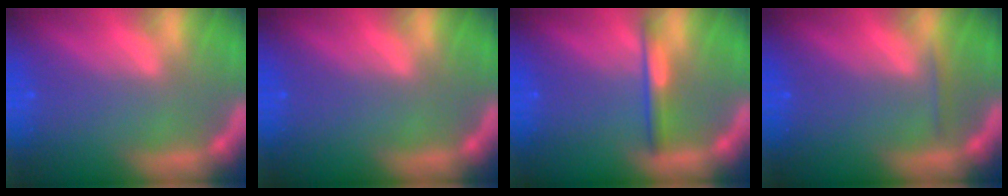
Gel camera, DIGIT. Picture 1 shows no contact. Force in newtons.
{"total": 0.0}
{"total": 2.4}
{"total": 0.9}